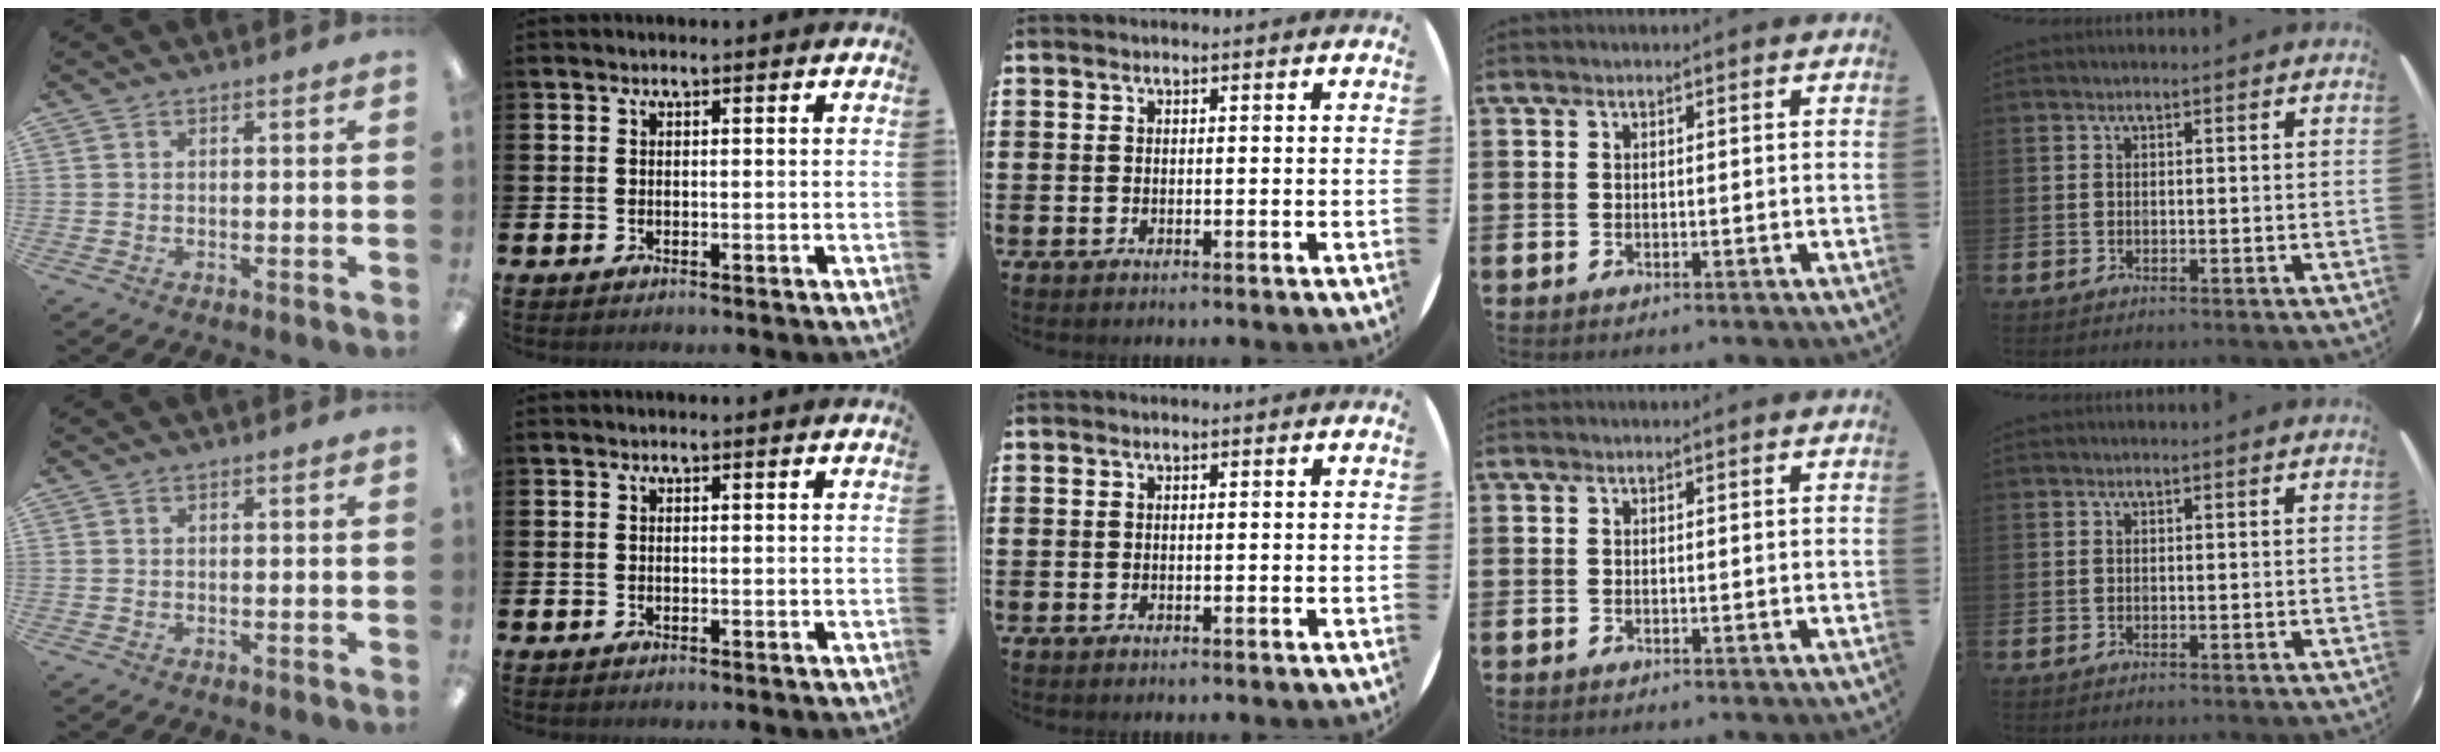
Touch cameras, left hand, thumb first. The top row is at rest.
{}